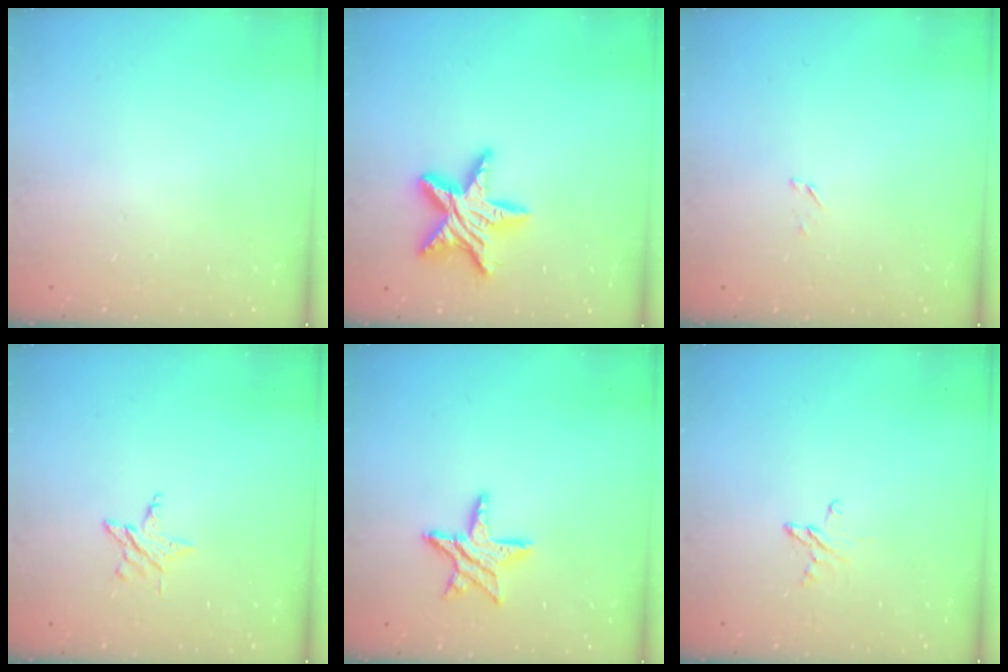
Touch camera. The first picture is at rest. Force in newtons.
{"total": 14.5, "press": 14.5, "slide": 0.8}
{"total": 1.6, "press": 1.6, "slide": 0.2}
{"total": 2.8, "press": 2.7, "slide": 0.3}
{"total": 10.5, "press": 10.4, "slide": 0.8}
{"total": 3.4, "press": 3.4, "slide": 0.4}